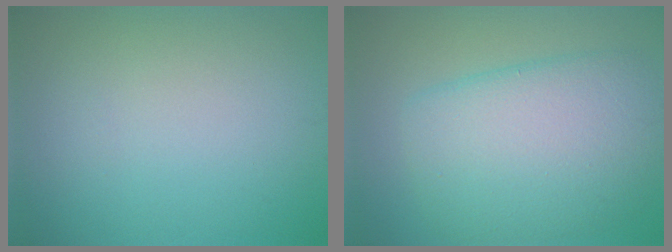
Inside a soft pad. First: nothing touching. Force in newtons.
{"total": 7.7, "press": 7.7, "slide": 0.3}